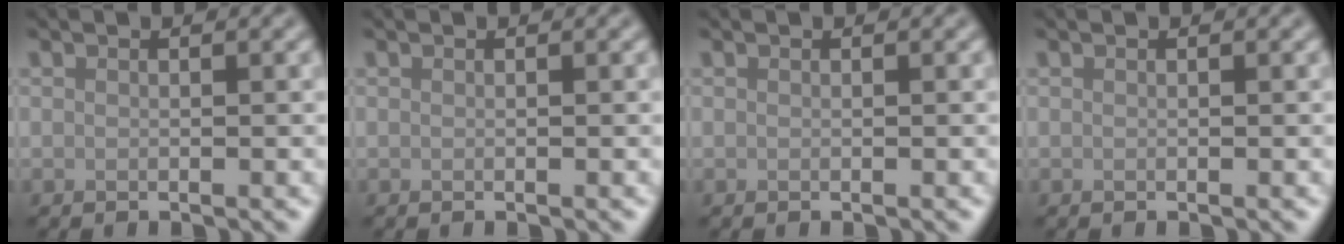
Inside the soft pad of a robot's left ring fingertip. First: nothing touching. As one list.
[{"total": 0.0}, {"total": 0.0}, {"total": 0.0}]